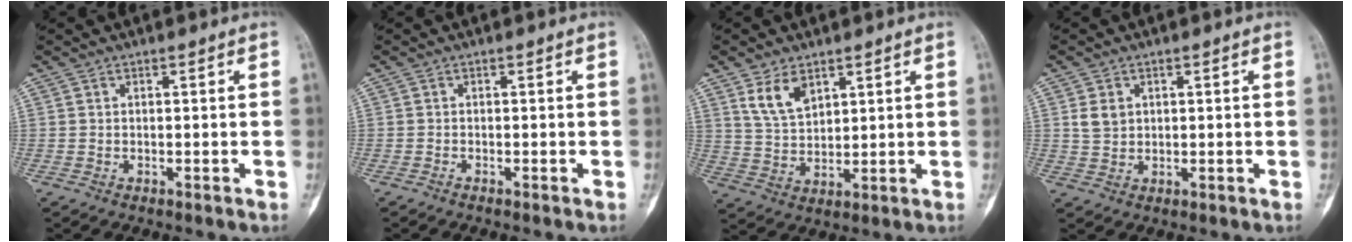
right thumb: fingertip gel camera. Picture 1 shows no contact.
{"total": 0.0}
{"total": 6.9, "force": [3.9, 3.9, 4.0], "torque": [-0.064, -0.022, 0.085]}
{"total": 3.2, "force": [1.0, 2.6, 1.7], "torque": [-0.022, -0.001, 0.024]}